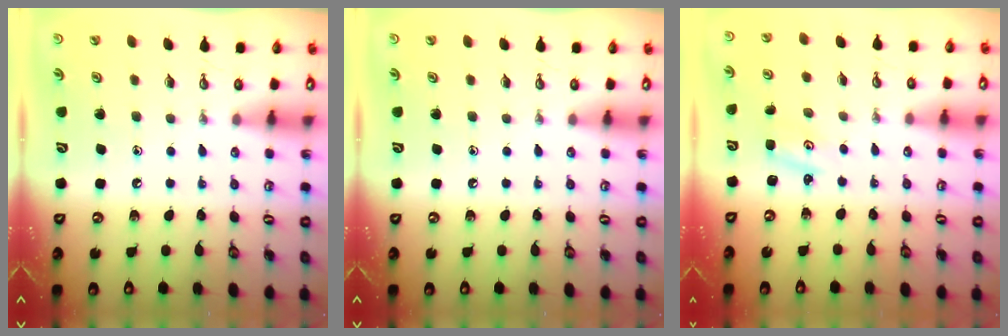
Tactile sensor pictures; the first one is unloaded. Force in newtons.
{"total": 0.0}
{"total": 1.5, "press": 1.5, "slide": 0.2}